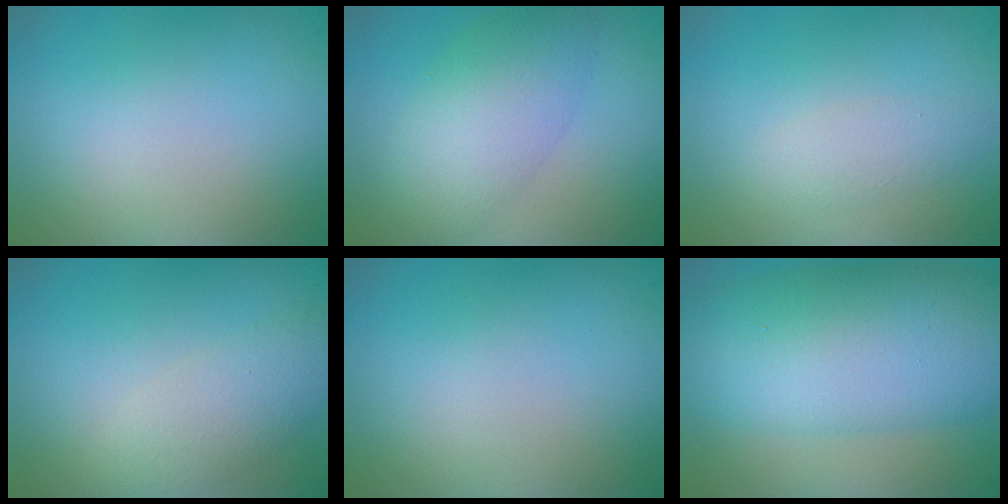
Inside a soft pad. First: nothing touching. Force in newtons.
{"total": 4.7, "press": 4.7, "slide": 0.1}
{"total": 1.8, "press": 1.8, "slide": 0.0}
{"total": 3.6, "press": 3.6, "slide": 0.3}
{"total": 0.0}
{"total": 11.6, "press": 11.6, "slide": 0.1}